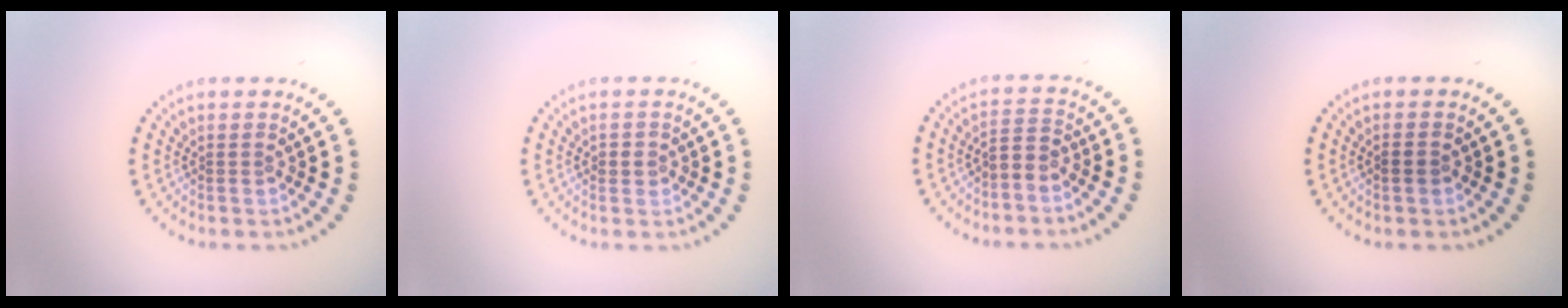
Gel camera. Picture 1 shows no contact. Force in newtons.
{"total": 1.1, "press": 1.0, "slide": 0.4}
{"total": 2.0, "press": 1.4, "slide": 1.3}
{"total": 0.9, "press": 0.8, "slide": 0.3}